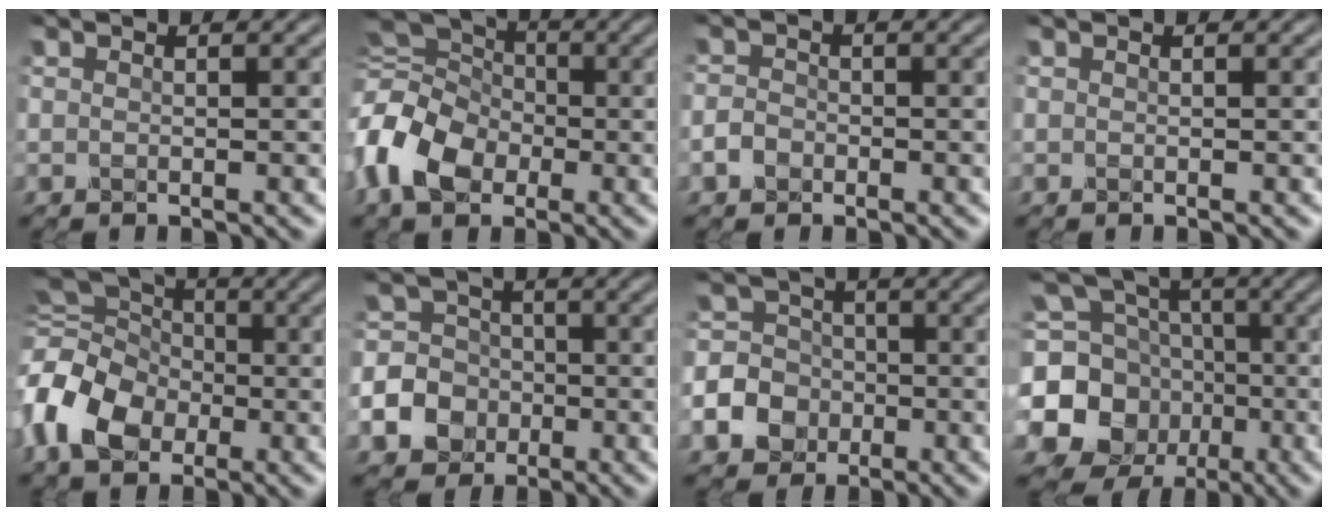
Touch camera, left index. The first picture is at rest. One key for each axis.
{"total": 10.1, "fx": -2.1, "fy": 7.3, "fz": 6.6, "tx": -0.164, "ty": 0.002, "tz": -0.048}
{"total": 1.6, "fx": -0.9, "fy": 1.2, "fz": 0.6, "tx": -0.009, "ty": 0.001, "tz": -0.025}
{"total": 0.0}
{"total": 11.2, "fx": -2.0, "fy": 8.3, "fz": 7.3, "tx": -0.176, "ty": 0.002, "tz": -0.050}
{"total": 9.4, "fx": -3.7, "fy": 8.4, "fz": 2.0, "tx": -0.057, "ty": -0.018, "tz": -0.087}
{"total": 8.2, "fx": -3.3, "fy": 7.3, "fz": 1.9, "tx": -0.047, "ty": -0.013, "tz": -0.085}
{"total": 11.2, "fx": -2.0, "fy": 10.1, "fz": 4.4, "tx": -0.123, "ty": -0.015, "tz": -0.062}